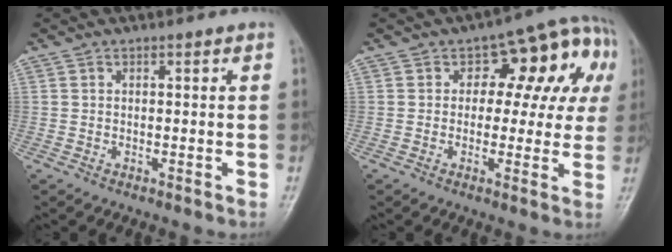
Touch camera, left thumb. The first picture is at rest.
{"total": 14.1, "force": [2.8, 8.7, 10.7], "torque": [-0.065, 0.035, 0.026]}